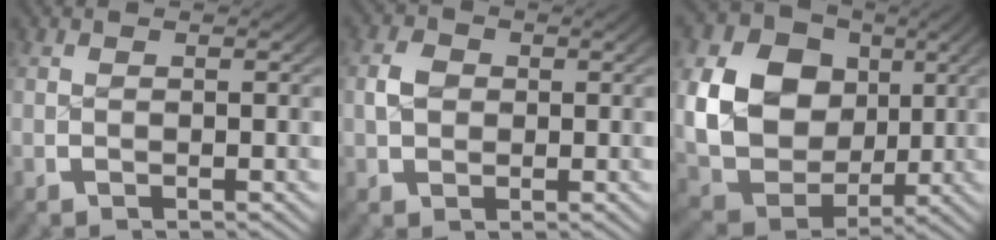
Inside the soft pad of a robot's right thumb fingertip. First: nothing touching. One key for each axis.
{"total": 2.5, "fx": 0.5, "fy": 2.3, "fz": 0.8, "tx": -0.019, "ty": -0.005, "tz": 0.012}
{"total": 15.0, "fx": 1.0, "fy": 12.3, "fz": 8.5, "tx": -0.191, "ty": -0.050, "tz": 0.029}